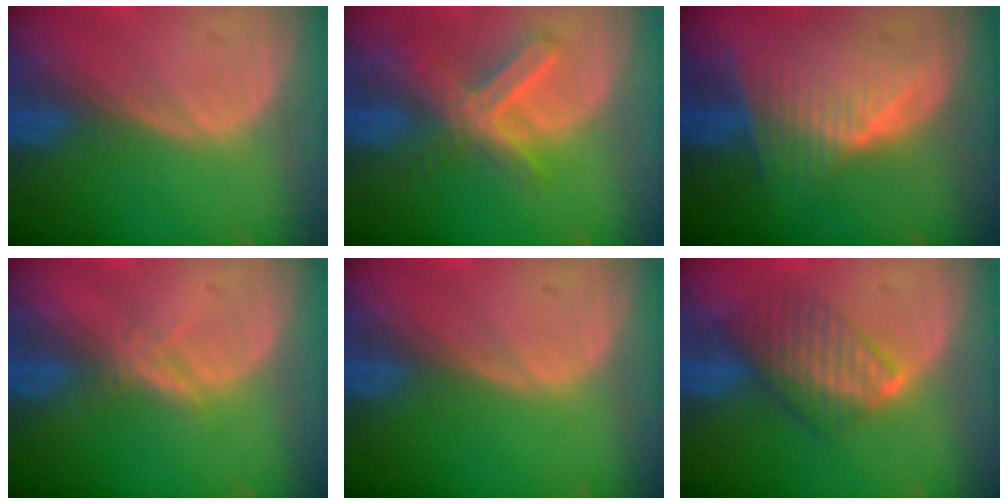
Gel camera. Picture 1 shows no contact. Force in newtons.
{"total": 7.4, "press": 6.4, "slide": 3.9}
{"total": 7.7, "press": 6.9, "slide": 3.5}
{"total": 1.7, "press": 1.7, "slide": 0.1}
{"total": 0.0}
{"total": 5.7, "press": 5.6, "slide": 0.6}